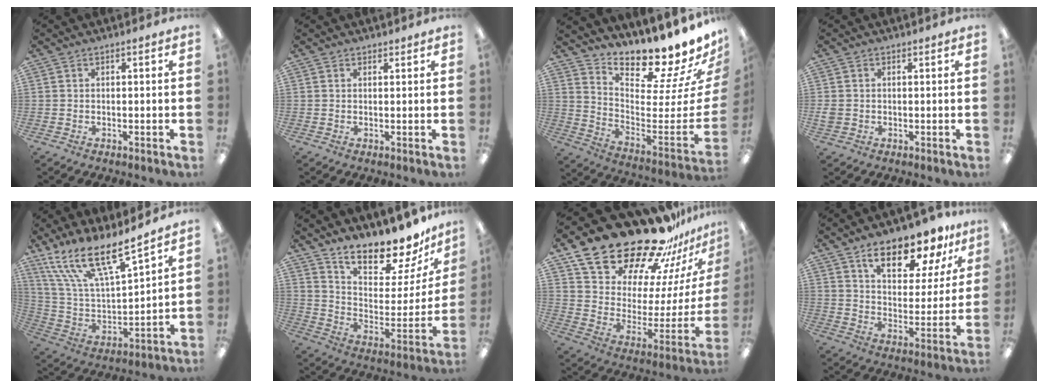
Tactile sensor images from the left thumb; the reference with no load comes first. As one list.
[{"total": 0.9, "force": [0.8, 0.4, 0.0], "torque": [0.000, 0.000, 0.016]}, {"total": 14.3, "force": [13.6, 1.5, 4.1], "torque": [-0.033, -0.150, 0.217]}, {"total": 2.0, "force": [0.0, 1.8, 0.7], "torque": [-0.012, 0.004, -0.001]}, {"total": 17.3, "force": [13.5, 4.1, 10.0], "torque": [-0.204, -0.093, 0.241]}, {"total": 16.4, "force": [15.0, 4.3, 5.2], "torque": [-0.091, -0.134, 0.263]}, {"total": 26.3, "force": [22.1, 10.1, 10.1], "torque": [-0.156, -0.177, 0.401]}, {"total": 15.2, "force": [11.2, 5.8, 8.4], "torque": [-0.128, -0.061, 0.191]}]